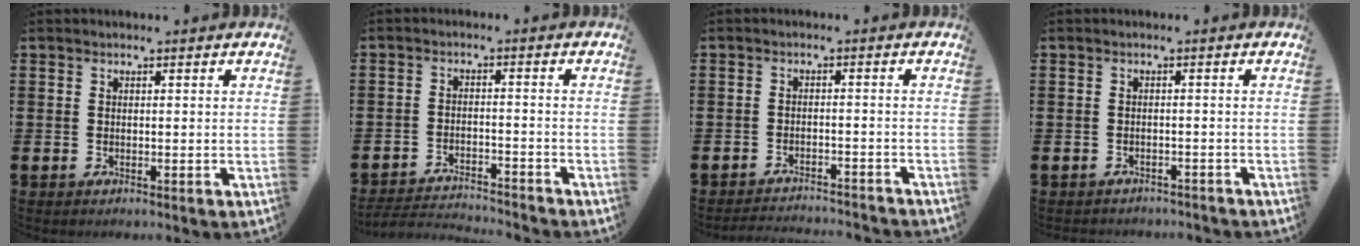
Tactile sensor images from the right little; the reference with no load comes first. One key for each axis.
{"total": 3.0, "fx": -3.0, "fy": 0.0, "fz": 0.1, "tx": -0.006, "ty": 0.002, "tz": -0.065}
{"total": 2.4, "fx": -2.4, "fy": -0.1, "fz": 0.0, "tx": -0.003, "ty": 0.003, "tz": -0.052}
{"total": 1.1, "fx": -1.1, "fy": 0.1, "fz": -0.1, "tx": -0.002, "ty": 0.002, "tz": -0.025}